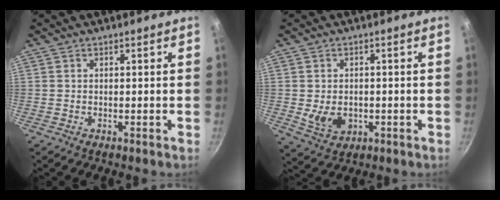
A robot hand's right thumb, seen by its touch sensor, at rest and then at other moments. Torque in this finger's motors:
{"motor_torque": [0.81, 0.77, -0.10, 0.20, 0.02]}